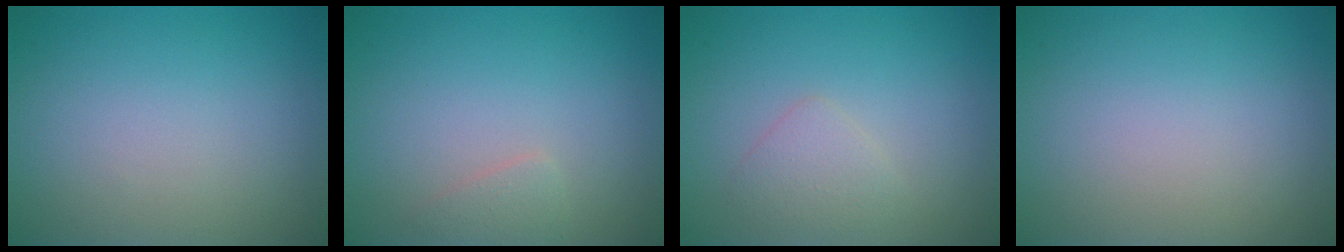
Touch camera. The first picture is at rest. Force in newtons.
{"total": 1.0, "press": 1.0, "slide": 0.1}
{"total": 1.7, "press": 1.7, "slide": 0.1}
{"total": 0.0}